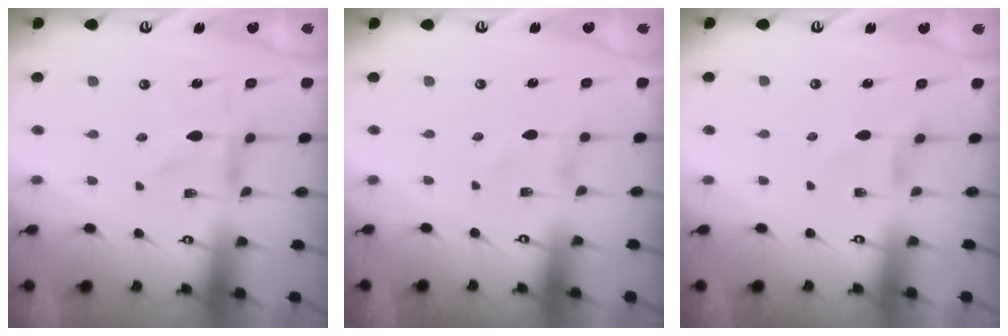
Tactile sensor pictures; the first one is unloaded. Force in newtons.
{"total": 0.7, "press": 0.7, "slide": 0.0}
{"total": 0.5, "press": 0.4, "slide": 0.3}